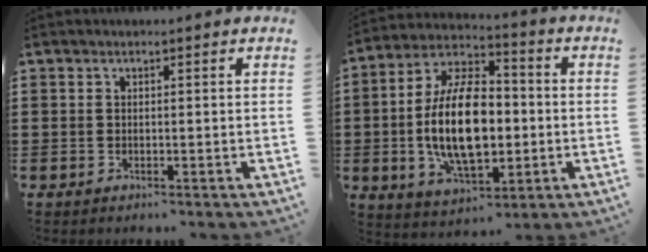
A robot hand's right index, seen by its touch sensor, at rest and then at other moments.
{"total": 15.4, "force": [-1.6, 8.1, 13.1], "torque": [-0.269, -0.009, -0.031]}